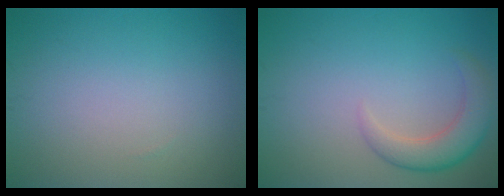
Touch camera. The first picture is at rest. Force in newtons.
{"total": 3.7, "press": 3.7, "slide": 0.4}